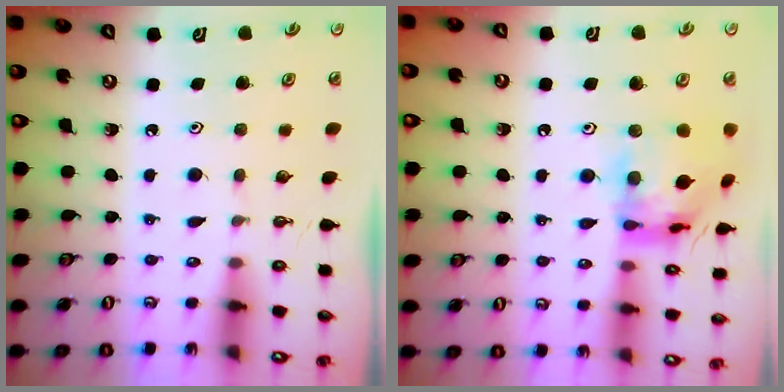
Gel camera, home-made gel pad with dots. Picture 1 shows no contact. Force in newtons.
{"total": 15.2, "press": 15.1, "slide": 1.4}